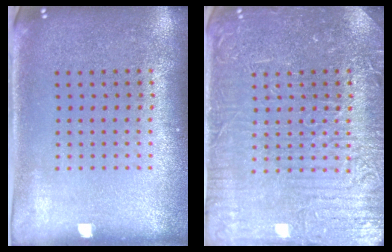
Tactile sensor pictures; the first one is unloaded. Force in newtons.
{"total": 4.7, "press": 4.6, "slide": 1.1}